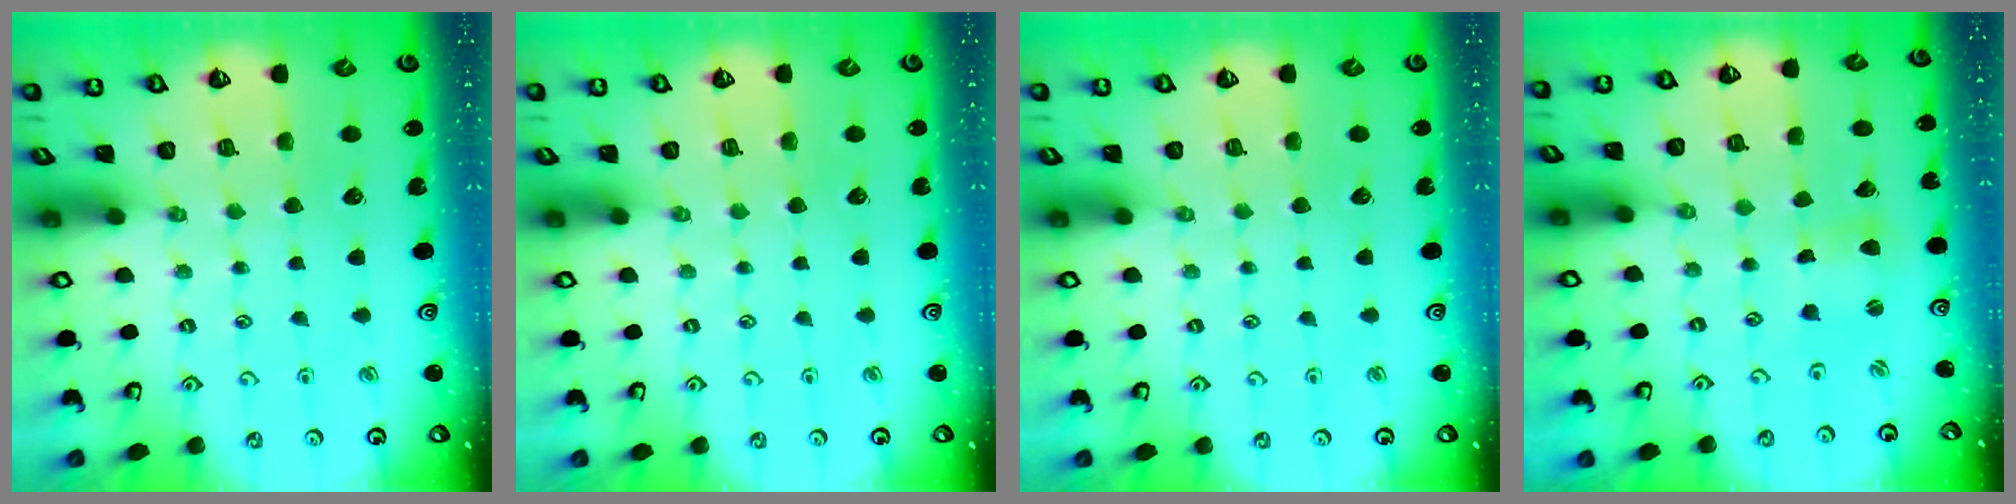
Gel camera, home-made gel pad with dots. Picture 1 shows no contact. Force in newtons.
{"total": 0.0}
{"total": 0.0}
{"total": 2.3, "press": 2.3, "slide": 0.3}